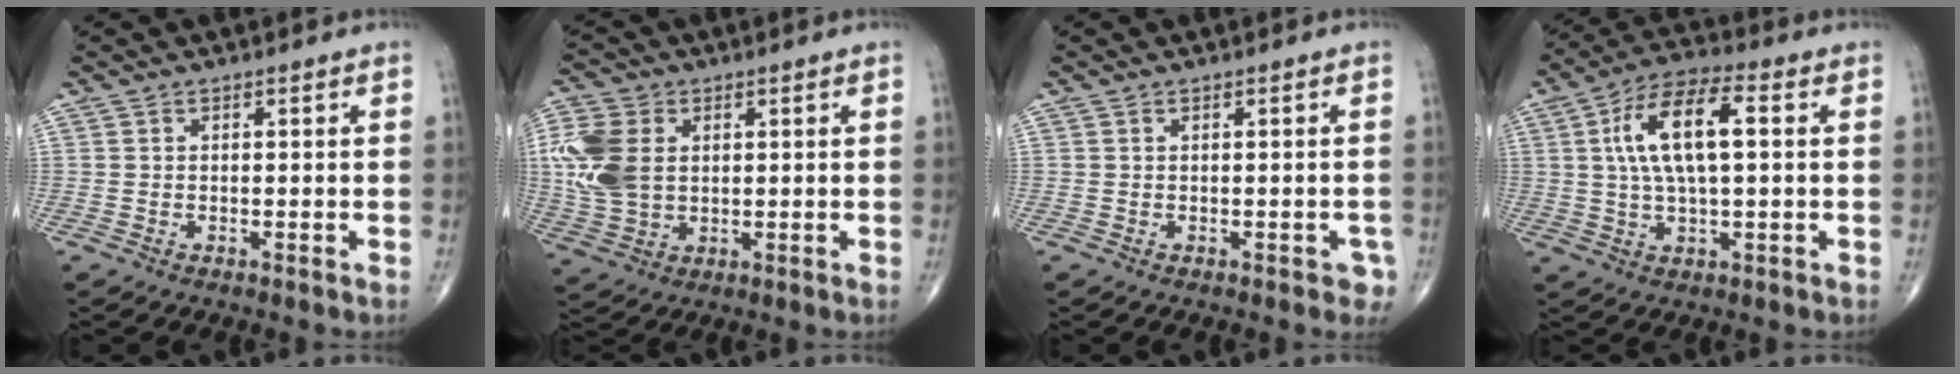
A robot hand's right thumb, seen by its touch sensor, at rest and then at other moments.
{"total": 11.8, "force": [1.8, 8.4, 8.1], "torque": [-0.175, -0.002, 0.037]}
{"total": 2.2, "force": [-0.8, 1.2, 1.7], "torque": [-0.005, 0.006, -0.009]}
{"total": 13.3, "force": [2.3, 5.3, 12.0], "torque": [-0.220, 0.017, 0.035]}